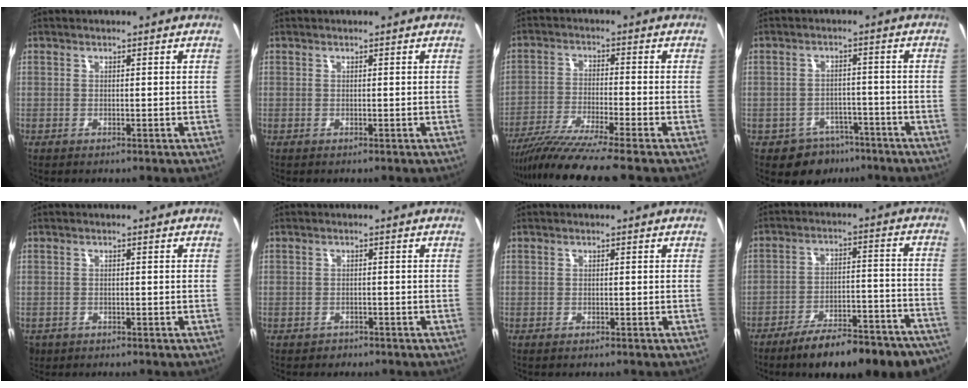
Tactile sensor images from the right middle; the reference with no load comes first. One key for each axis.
{"total": 0.0}
{"total": 11.0, "fx": -9.3, "fy": -1.4, "fz": 5.6, "tx": -0.117, "ty": -0.030, "tz": -0.168}
{"total": 7.0, "fx": -4.7, "fy": 5.0, "fz": 1.3, "tx": -0.032, "ty": 0.018, "tz": -0.056}
{"total": 3.4, "fx": -1.6, "fy": 2.7, "fz": 1.3, "tx": -0.032, "ty": -0.008, "tz": -0.023}
{"total": 1.9, "fx": -1.3, "fy": 1.4, "fz": 0.1, "tx": -0.007, "ty": 0.001, "tz": -0.018}
{"total": 0.0}
{"total": 20.4, "fx": -16.8, "fy": 4.9, "fz": 10.4, "tx": -0.148, "ty": -0.009, "tz": -0.219}